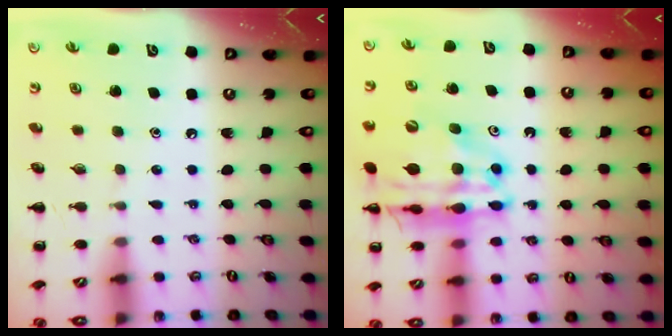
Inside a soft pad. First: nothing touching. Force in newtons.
{"total": 20.4, "press": 20.0, "slide": 4.4}